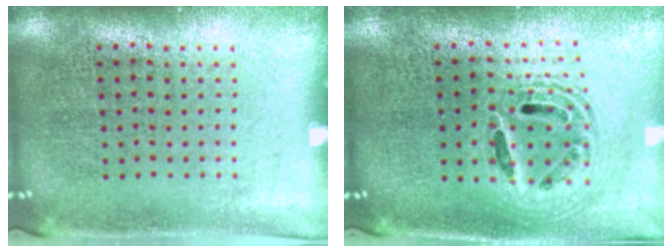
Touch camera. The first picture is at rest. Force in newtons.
{"total": 1.8, "press": 1.5, "slide": 1.1}